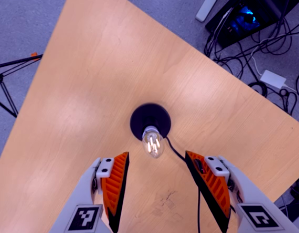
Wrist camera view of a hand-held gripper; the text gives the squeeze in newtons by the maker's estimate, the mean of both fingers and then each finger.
{"total": 0.0}